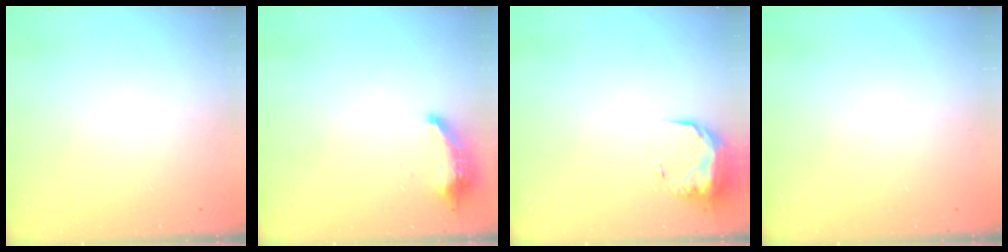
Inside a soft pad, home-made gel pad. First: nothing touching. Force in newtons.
{"total": 8.5, "press": 8.4, "slide": 1.6}
{"total": 9.7, "press": 9.6, "slide": 0.9}
{"total": 0.9, "press": 0.0, "slide": 0.9}